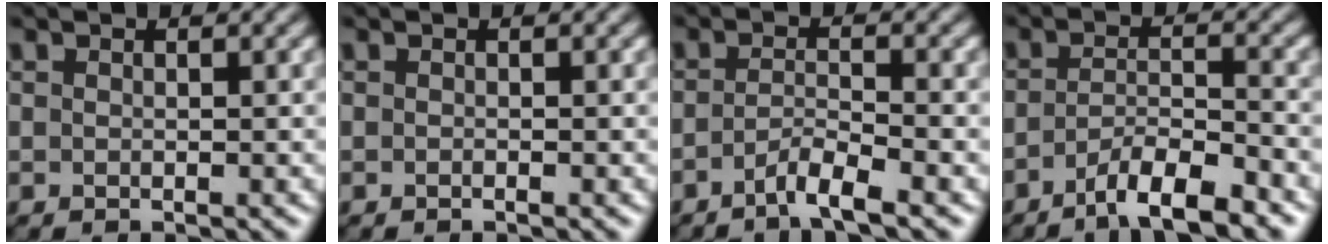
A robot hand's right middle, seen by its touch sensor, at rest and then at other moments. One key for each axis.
{"total": 0.0}
{"total": 2.7, "fx": -1.7, "fy": 0.3, "fz": 2.0, "tx": -0.035, "ty": 0.001, "tz": -0.042}
{"total": 5.5, "fx": -3.8, "fy": 1.2, "fz": 3.8, "tx": -0.058, "ty": -0.001, "tz": -0.067}